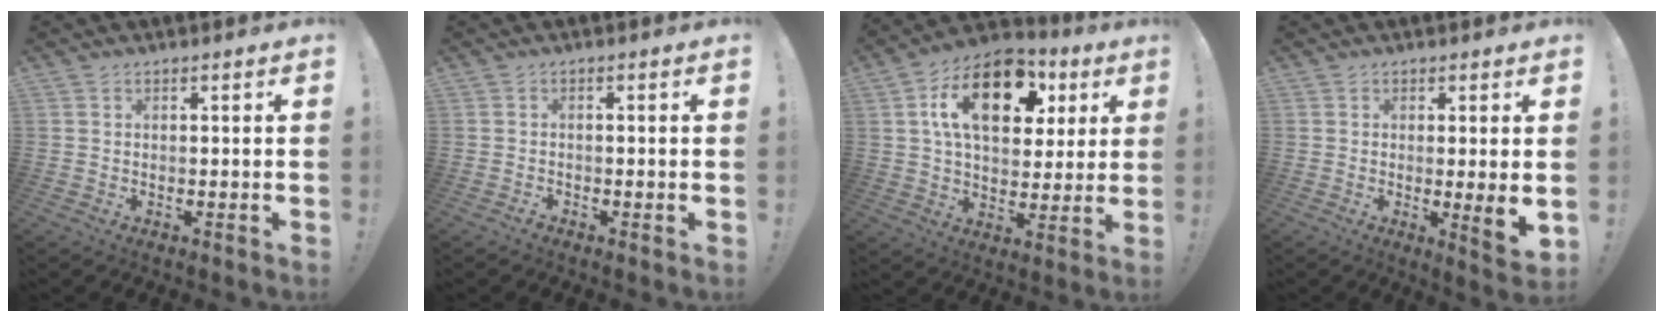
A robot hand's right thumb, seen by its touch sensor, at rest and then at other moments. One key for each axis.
{"total": 1.2, "fx": -1.1, "fy": 0.1, "fz": 0.6, "tx": -0.011, "ty": 0.002, "tz": -0.019}
{"total": 19.4, "fx": 6.8, "fy": 11.9, "fz": 13.8, "tx": -0.216, "ty": -0.010, "tz": 0.120}
{"total": 5.6, "fx": 0.1, "fy": 0.2, "fz": 5.6, "tx": -0.069, "ty": -0.017, "tz": 0.006}